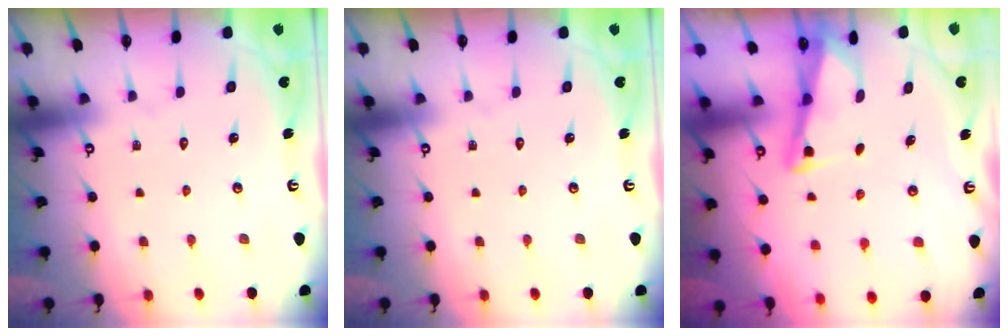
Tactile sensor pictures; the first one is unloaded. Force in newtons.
{"total": 0.0}
{"total": 3.0, "press": 2.9, "slide": 0.4}